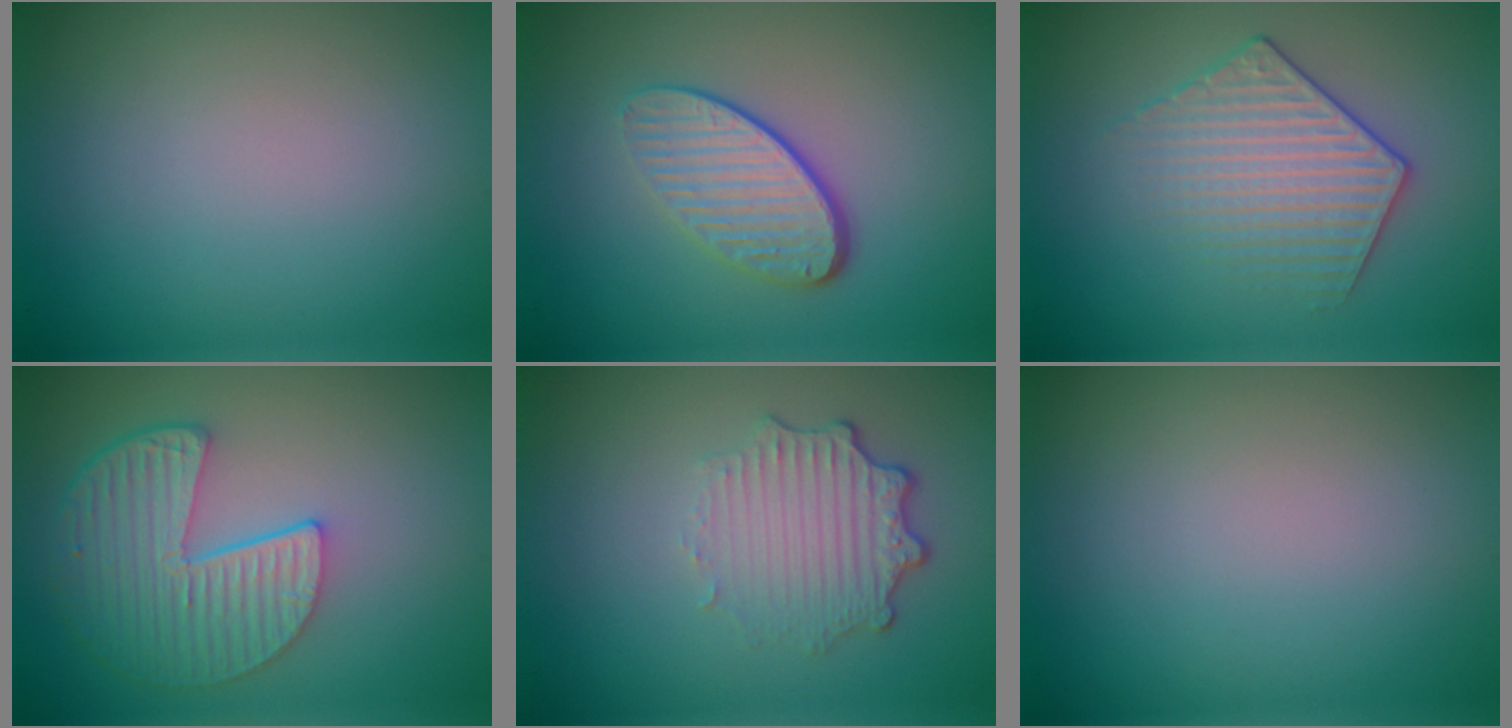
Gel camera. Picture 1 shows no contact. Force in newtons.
{"total": 4.2, "press": 2.9, "slide": 3.0}
{"total": 3.4, "press": 3.2, "slide": 1.2}
{"total": 6.2, "press": 4.8, "slide": 3.9}
{"total": 3.5, "press": 2.7, "slide": 2.2}
{"total": 0.0}